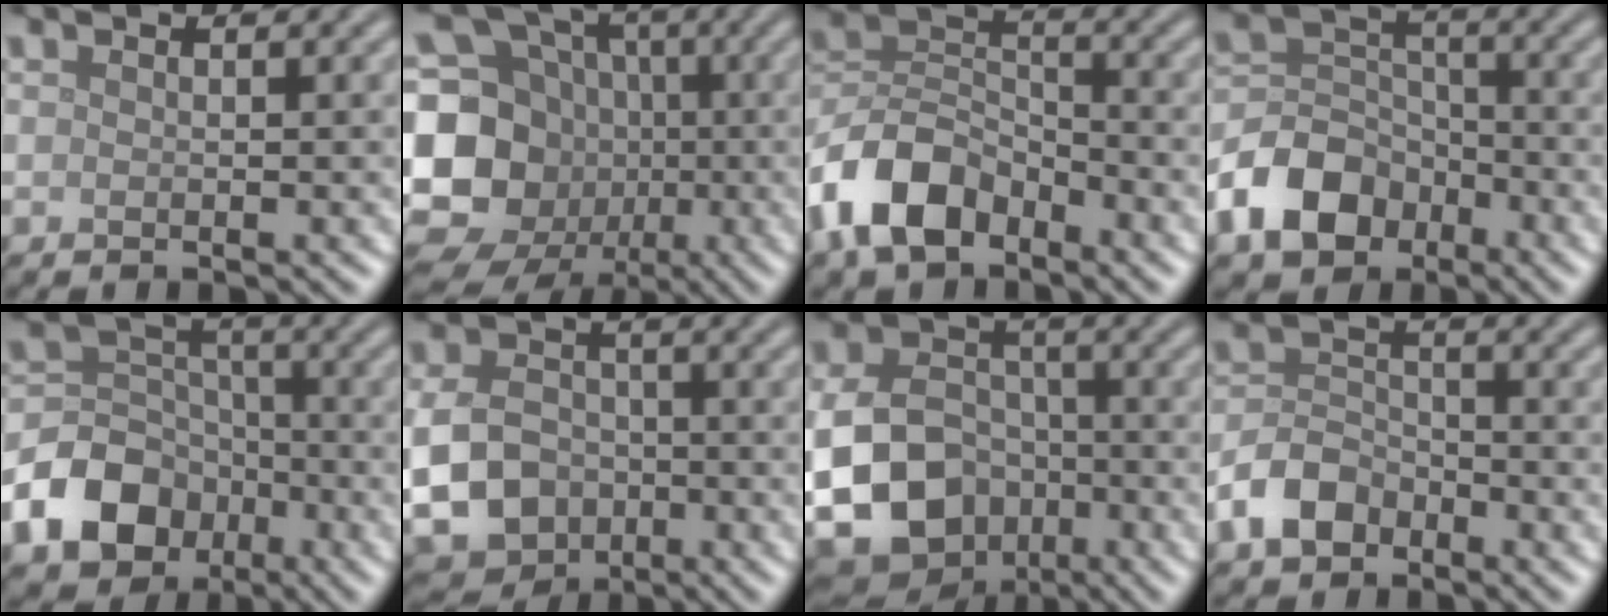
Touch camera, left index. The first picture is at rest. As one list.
[{"total": 17.5, "force": [-2.8, 15.7, 7.1], "torque": [-0.182, 0.009, -0.075]}, {"total": 7.8, "force": [-4.7, 4.6, 4.2], "torque": [-0.087, 0.005, -0.102]}, {"total": 6.6, "force": [-3.6, 4.6, 3.0], "torque": [-0.056, -0.001, -0.080]}, {"total": 9.7, "force": [-4.7, 7.5, 3.8], "torque": [-0.065, -0.013, -0.111]}, {"total": 9.7, "force": [-3.0, 7.8, 5.0], "torque": [-0.106, -0.028, -0.069]}, {"total": 17.4, "force": [-6.0, 14.4, 7.6], "torque": [-0.158, -0.048, -0.120]}, {"total": 4.1, "force": [-2.5, 2.6, 1.8], "torque": [-0.034, 0.002, -0.058]}]